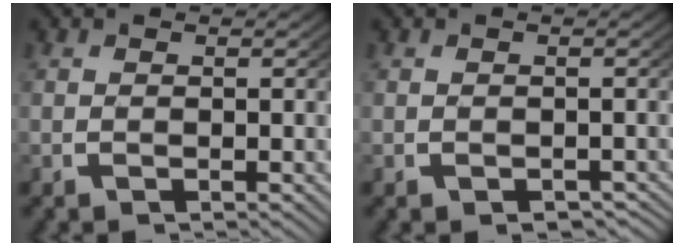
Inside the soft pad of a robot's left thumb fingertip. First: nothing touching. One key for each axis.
{"total": 1.7, "fx": -1.5, "fy": 0.7, "fz": 0.5, "tx": -0.004, "ty": -0.005, "tz": -0.020}